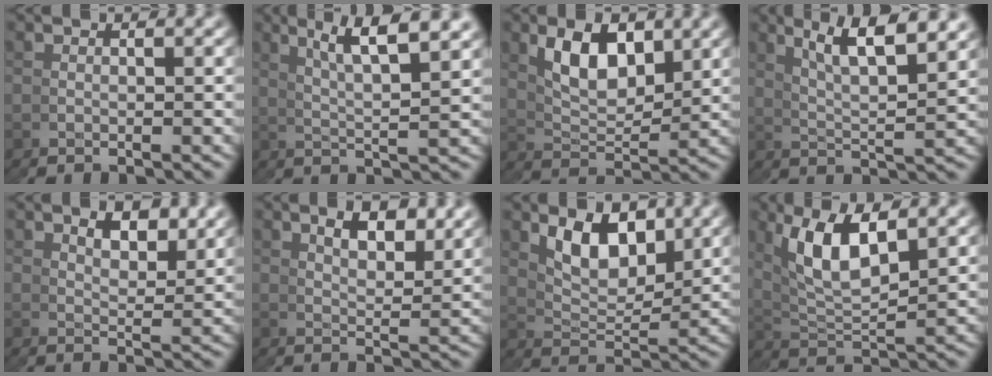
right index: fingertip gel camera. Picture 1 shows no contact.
{"total": 4.9, "force": [3.6, 0.3, 3.3], "torque": [-0.059, 0.009, 0.058]}
{"total": 5.0, "force": [2.4, 2.7, 3.4], "torque": [-0.055, -0.009, 0.048]}
{"total": 5.5, "force": [3.9, 1.0, 3.8], "torque": [-0.069, 0.006, 0.063]}
{"total": 3.0, "force": [2.6, 0.4, 1.5], "torque": [-0.016, -0.005, 0.044]}
{"total": 3.7, "force": [3.0, 0.6, 2.2], "torque": [-0.028, -0.001, 0.049]}
{"total": 5.1, "force": [2.9, 2.7, 3.2], "torque": [-0.053, -0.011, 0.054]}
{"total": 6.3, "force": [2.7, 3.6, 4.5], "torque": [-0.101, -0.004, 0.058]}